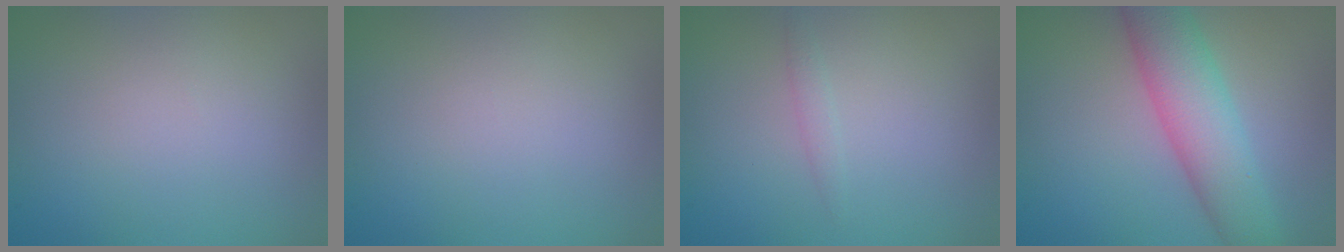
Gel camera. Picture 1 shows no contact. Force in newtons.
{"total": 0.0}
{"total": 0.8, "press": 0.8, "slide": 0.1}
{"total": 6.8, "press": 6.8, "slide": 0.3}